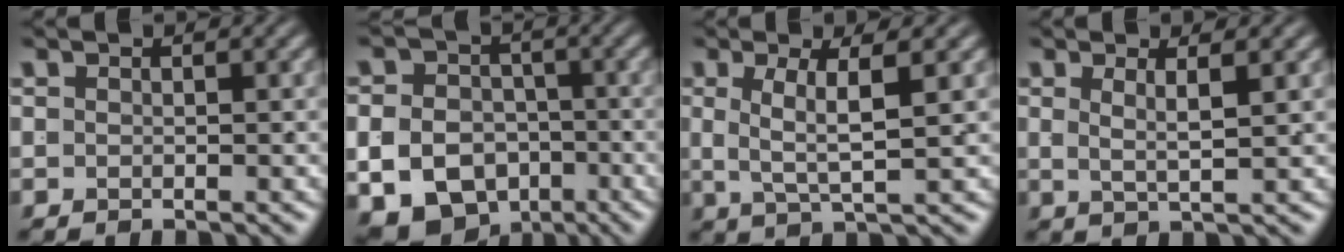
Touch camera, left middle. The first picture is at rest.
{"total": 15.0, "force": [-6.0, 12.9, 4.8], "torque": [-0.104, -0.062, -0.098]}
{"total": 3.3, "force": [0.3, 0.2, 3.3], "torque": [-0.057, -0.010, 0.012]}
{"total": 2.2, "force": [0.8, -0.5, 2.0], "torque": [-0.030, -0.007, 0.021]}